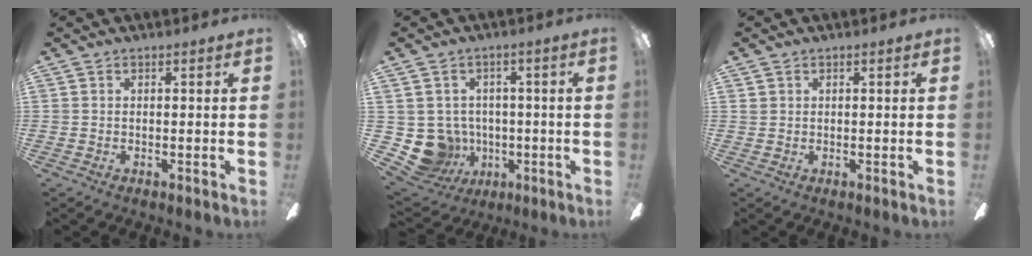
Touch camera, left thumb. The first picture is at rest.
{"total": 9.3, "force": [-1.5, 8.9, 2.3], "torque": [-0.090, 0.008, -0.019]}
{"total": 0.7, "force": [0.4, 0.6, 0.1], "torque": [-0.003, 0.003, 0.006]}